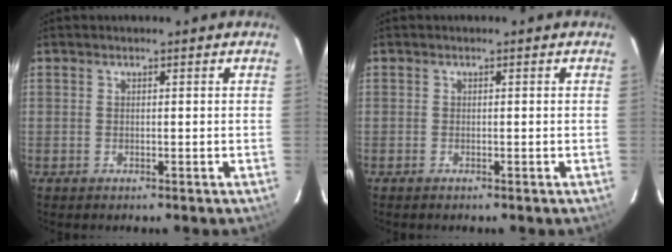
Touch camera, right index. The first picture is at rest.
{"total": 0.0}